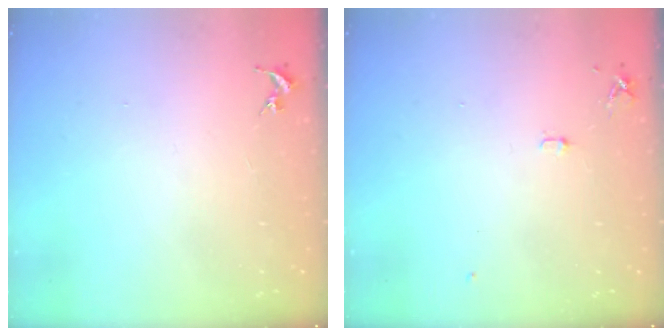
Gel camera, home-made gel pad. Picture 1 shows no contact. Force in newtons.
{"total": 5.2, "press": 5.1, "slide": 0.6}